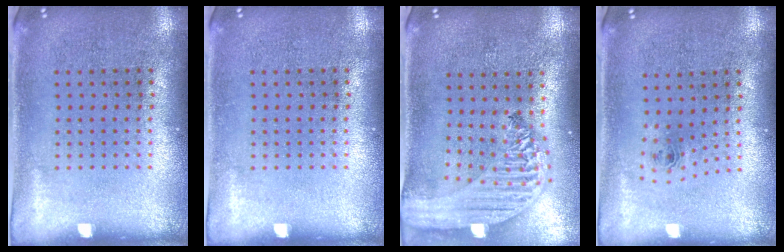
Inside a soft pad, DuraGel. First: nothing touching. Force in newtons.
{"total": 0.0}
{"total": 2.5, "press": 2.2, "slide": 1.4}
{"total": 0.8, "press": 0.4, "slide": 0.7}